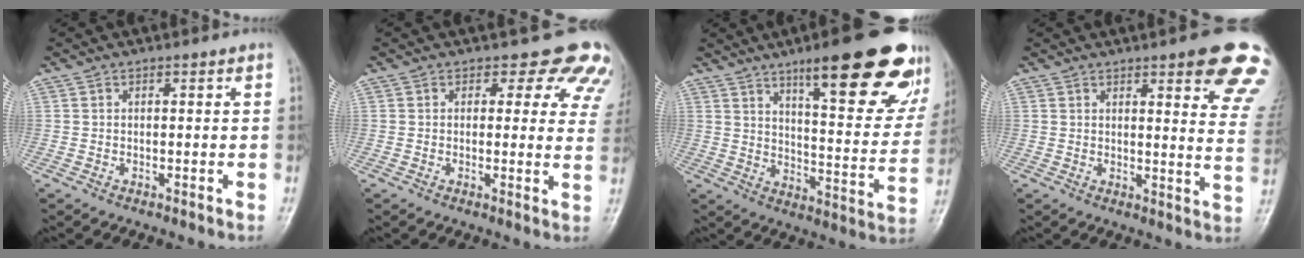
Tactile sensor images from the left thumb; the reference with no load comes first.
{"total": 10.0, "force": [8.1, 5.2, 2.9], "torque": [0.028, -0.037, 0.055]}
{"total": 24.8, "force": [14.8, 6.2, 18.9], "torque": [-0.219, -0.057, 0.210]}
{"total": 15.1, "force": [9.2, 3.4, 11.5], "torque": [-0.107, -0.044, 0.094]}